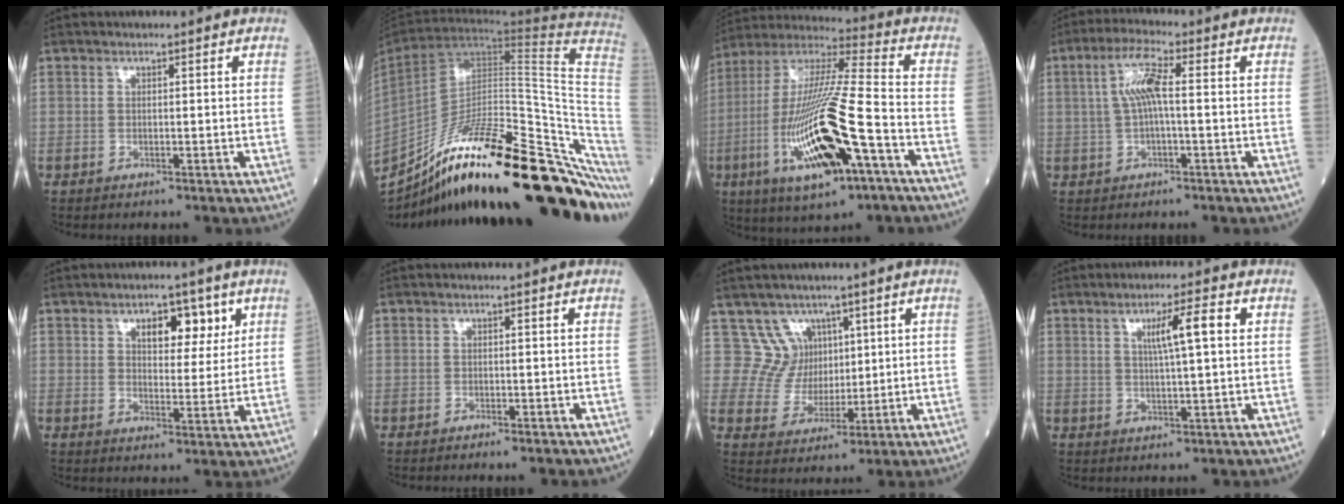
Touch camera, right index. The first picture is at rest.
{"total": 35.3, "force": [-22.2, 5.7, 26.8], "torque": [-0.319, -0.029, -0.338]}
{"total": 22.0, "force": [-7.2, 3.4, 20.5], "torque": [-0.431, -0.027, -0.127]}
{"total": 5.7, "force": [0.6, 0.7, 5.6], "torque": [-0.116, 0.014, 0.011]}
{"total": 6.5, "force": [3.3, 3.2, 4.6], "torque": [-0.057, 0.006, 0.048]}
{"total": 1.7, "force": [-1.4, 0.4, 0.9], "torque": [-0.015, -0.003, -0.012]}
{"total": 6.4, "force": [3.6, 5.3, -0.5], "torque": [0.013, 0.010, 0.072]}
{"total": 5.8, "force": [1.8, 0.0, 5.5], "torque": [-0.092, 0.006, 0.030]}